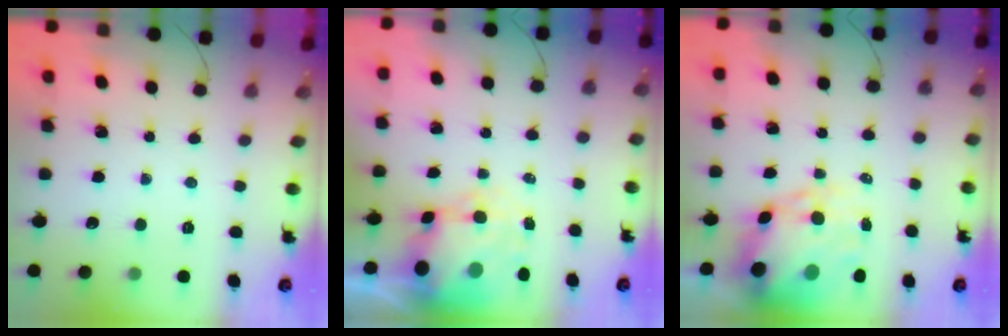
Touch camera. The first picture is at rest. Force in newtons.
{"total": 8.8, "press": 8.5, "slide": 2.0}
{"total": 13.7, "press": 13.2, "slide": 3.6}